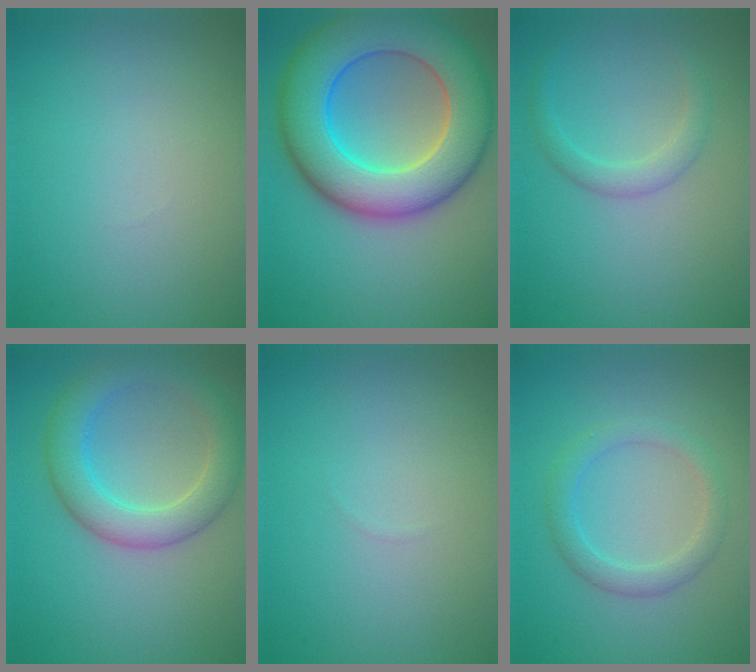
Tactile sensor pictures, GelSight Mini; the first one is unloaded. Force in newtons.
{"total": 12.0, "press": 12.0, "slide": 0.6}
{"total": 1.8, "press": 1.8, "slide": 0.0}
{"total": 4.8, "press": 4.8, "slide": 0.3}
{"total": 0.0}
{"total": 2.5, "press": 2.5, "slide": 0.2}